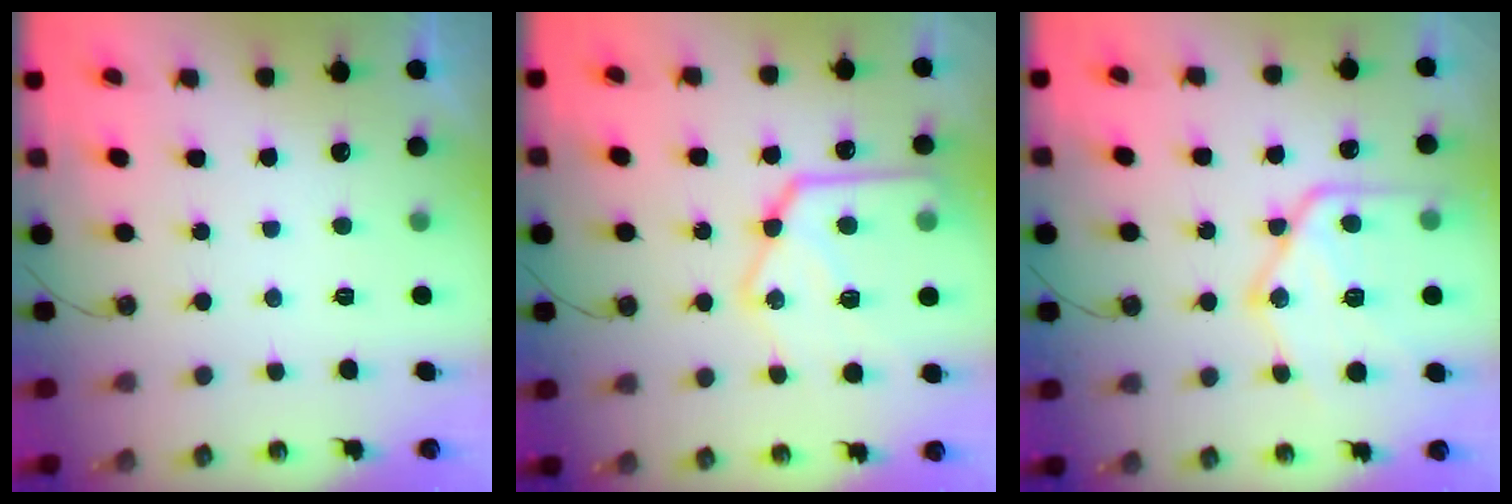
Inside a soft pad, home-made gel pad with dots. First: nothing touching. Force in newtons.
{"total": 21.7, "press": 21.6, "slide": 2.4}
{"total": 20.7, "press": 20.6, "slide": 1.9}